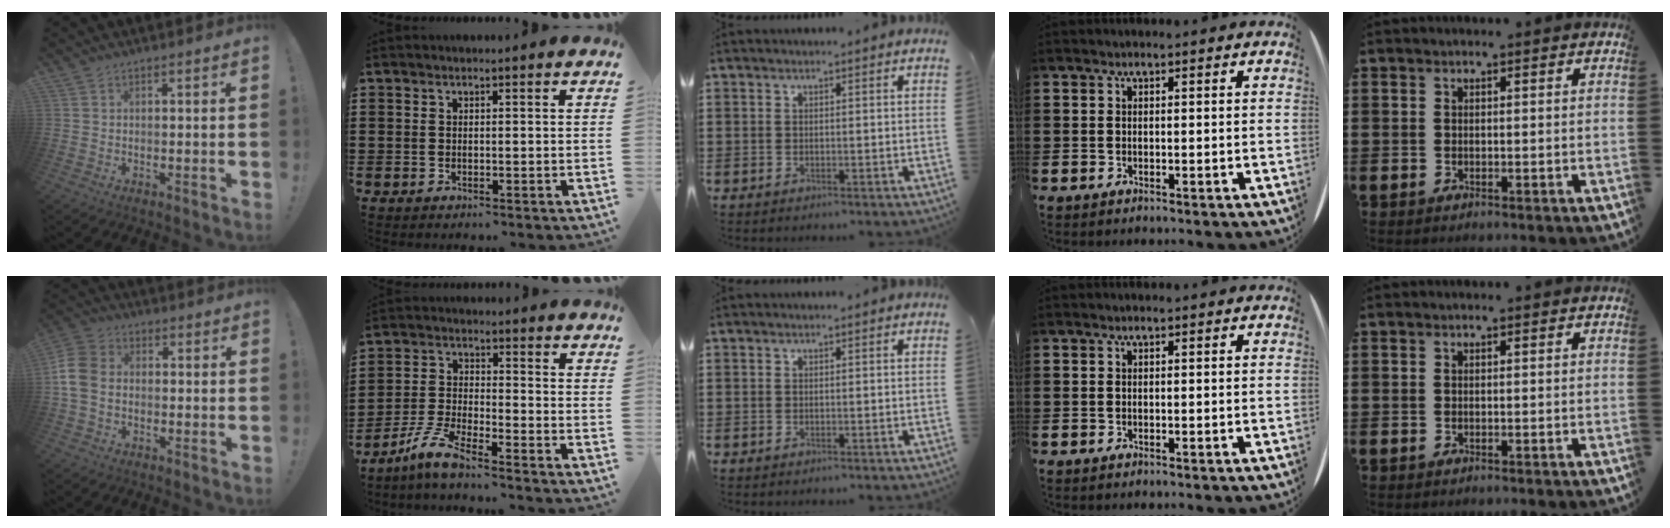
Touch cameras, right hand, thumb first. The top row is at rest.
{"thumb": {"total": 9.3, "force": [-1.1, 7.0, 6.0], "torque": [-0.149, 0.014, -0.016]}, "index": {"total": 6.5, "force": [-5.4, 0.4, 3.6], "torque": [-0.100, -0.015, -0.113]}}